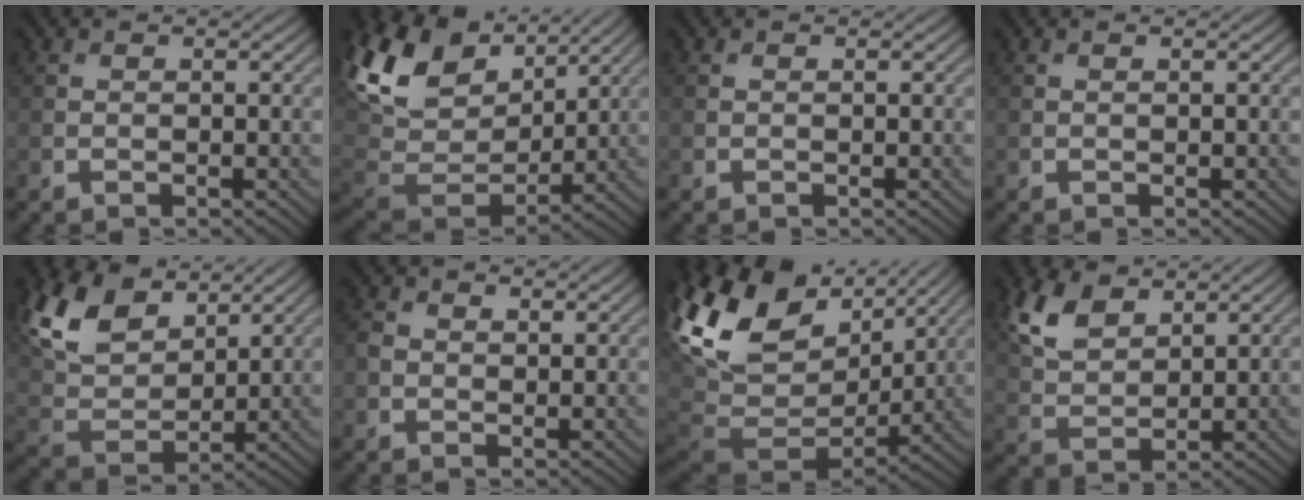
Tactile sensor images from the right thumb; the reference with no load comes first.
{"total": 15.3, "force": [7.4, 9.3, 9.5], "torque": [-0.253, 0.031, 0.147]}
{"total": 0.0}
{"total": 0.0}
{"total": 11.5, "force": [6.7, 6.3, 6.9], "torque": [-0.182, 0.020, 0.132]}
{"total": 1.6, "force": [0.2, 1.4, 0.8], "torque": [-0.023, -0.001, -0.001]}
{"total": 18.5, "force": [5.3, 12.5, 12.7], "torque": [-0.258, -0.005, 0.130]}
{"total": 6.8, "force": [4.0, 3.8, 4.0], "torque": [-0.104, 0.004, 0.085]}